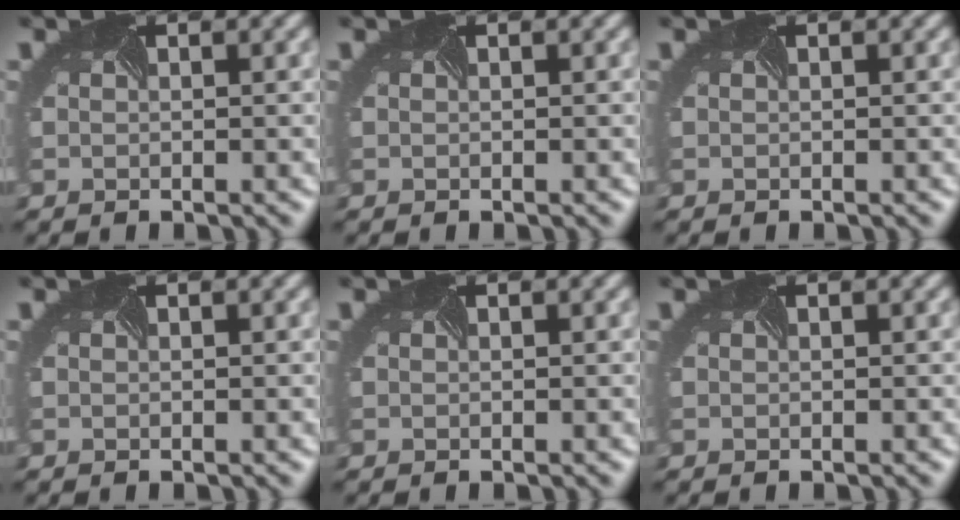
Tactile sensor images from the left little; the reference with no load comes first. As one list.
[{"total": 0.0}, {"total": 0.0}, {"total": 0.0}, {"total": 0.0}, {"total": 0.0}]